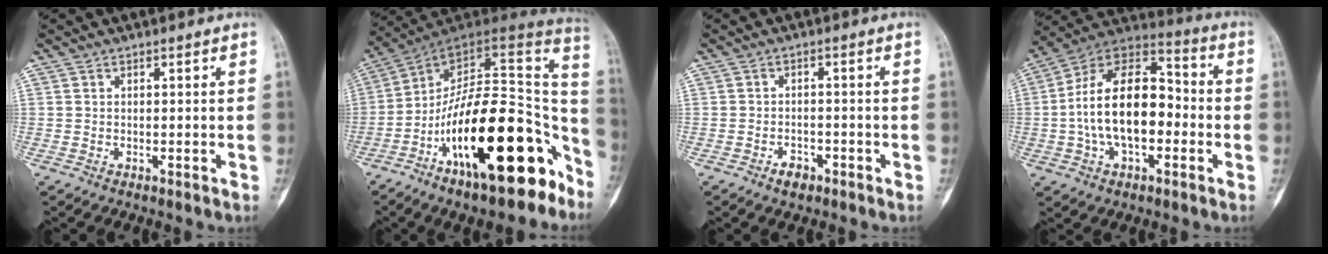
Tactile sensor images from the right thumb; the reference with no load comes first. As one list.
[{"total": 26.0, "force": [-12.6, 10.8, 20.0], "torque": [-0.236, 0.099, -0.199]}, {"total": 2.7, "force": [-1.8, 1.6, 1.2], "torque": [-0.017, 0.012, -0.025]}, {"total": 19.9, "force": [-2.0, 11.4, 16.1], "torque": [-0.263, 0.044, -0.041]}]